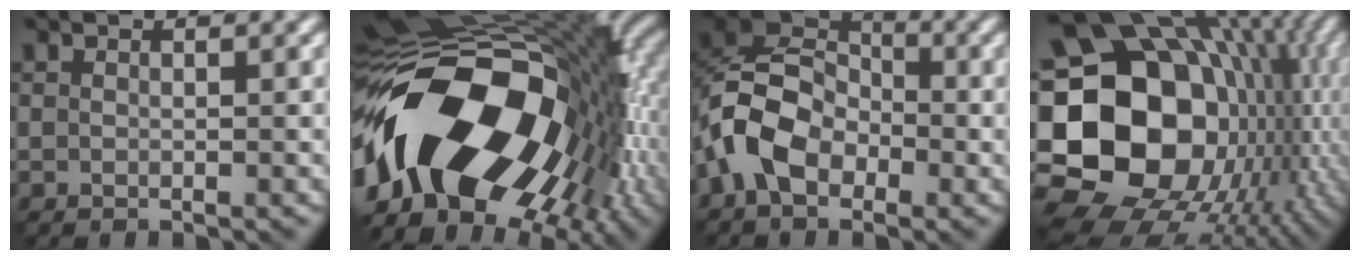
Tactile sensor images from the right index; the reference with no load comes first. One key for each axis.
{"total": 20.0, "fx": -4.5, "fy": 11.1, "fz": 16.0, "tx": -0.294, "ty": -0.023, "tz": -0.084}
{"total": 7.5, "fx": -3.1, "fy": 5.1, "fz": 4.6, "tx": -0.090, "ty": 0.009, "tz": -0.078}
{"total": 21.6, "fx": -2.1, "fy": 16.5, "fz": 13.7, "tx": -0.294, "ty": 0.005, "tz": -0.032}